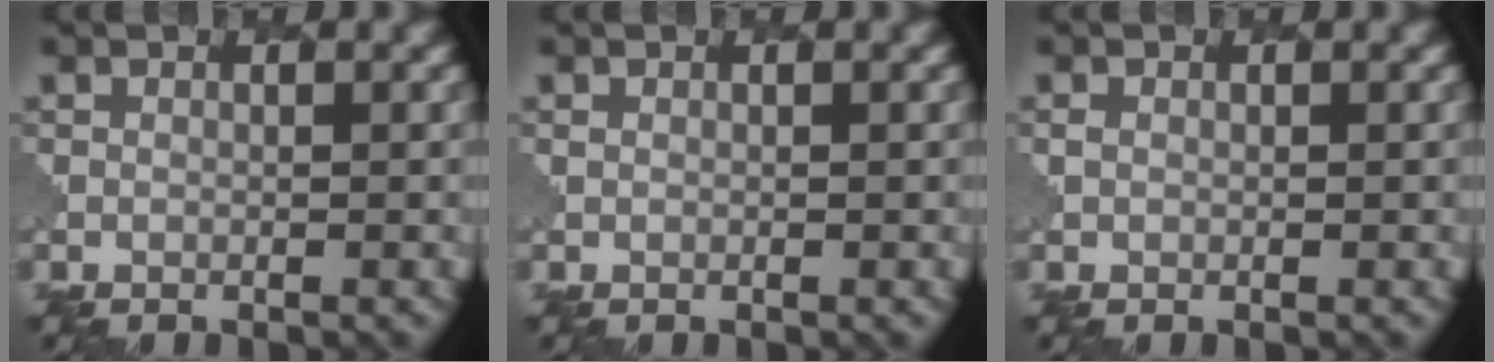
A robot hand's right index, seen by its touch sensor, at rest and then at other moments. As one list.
[{"total": 0.0}, {"total": 0.6, "force": [0.1, 0.5, 0.1], "torque": [0.000, 0.000, -0.001]}]